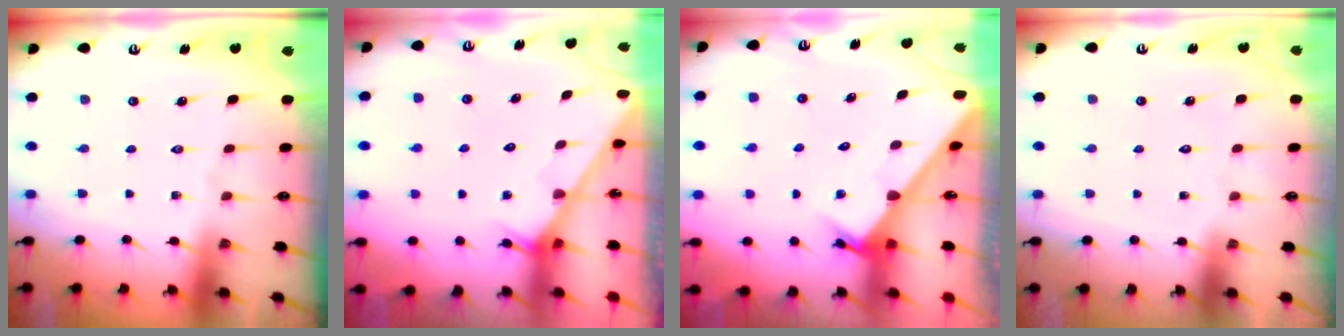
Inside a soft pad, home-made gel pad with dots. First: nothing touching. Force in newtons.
{"total": 2.4, "press": 2.4, "slide": 0.1}
{"total": 2.7, "press": 2.7, "slide": 0.1}
{"total": 1.5, "press": 1.5, "slide": 0.0}